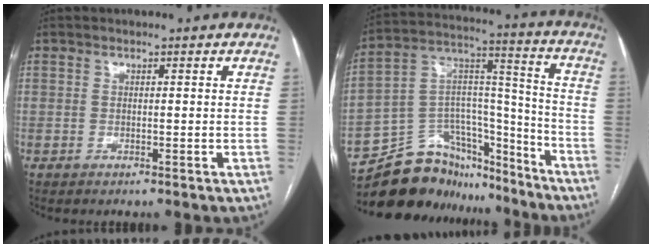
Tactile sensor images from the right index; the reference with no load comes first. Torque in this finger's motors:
{"motor_torque": [-1.04, -0.85, -1.05, -0.21]}